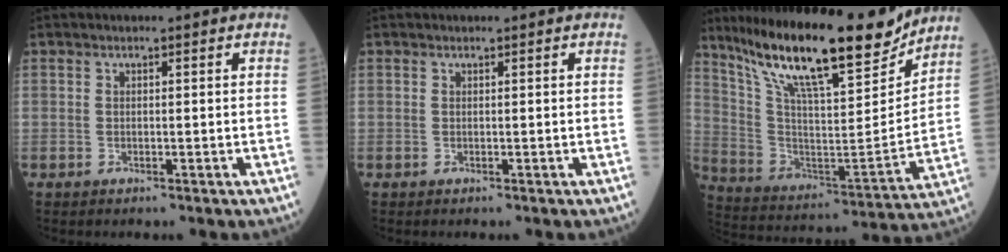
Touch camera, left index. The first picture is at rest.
{"total": 0.0}
{"total": 23.3, "force": [18.4, 3.9, 13.8], "torque": [-0.251, -0.010, 0.307]}